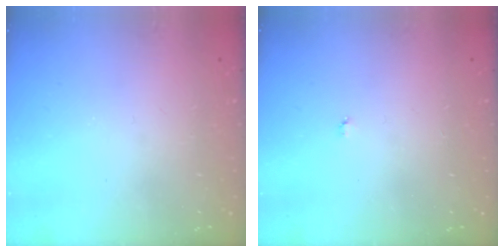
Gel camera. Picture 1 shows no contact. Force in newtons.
{"total": 2.9, "press": 2.9, "slide": 0.3}